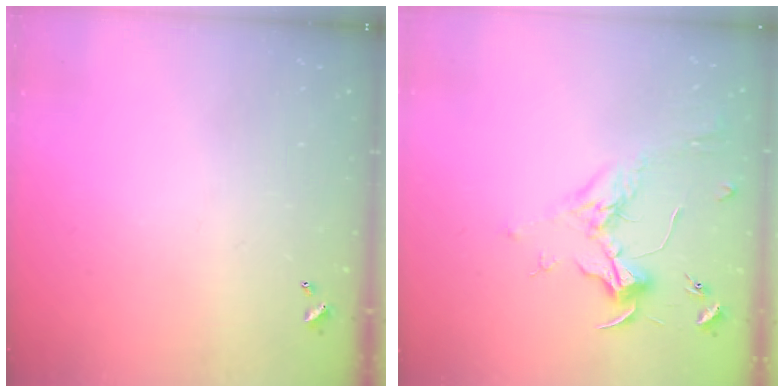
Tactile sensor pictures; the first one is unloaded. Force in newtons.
{"total": 1.8, "press": 1.6, "slide": 0.7}